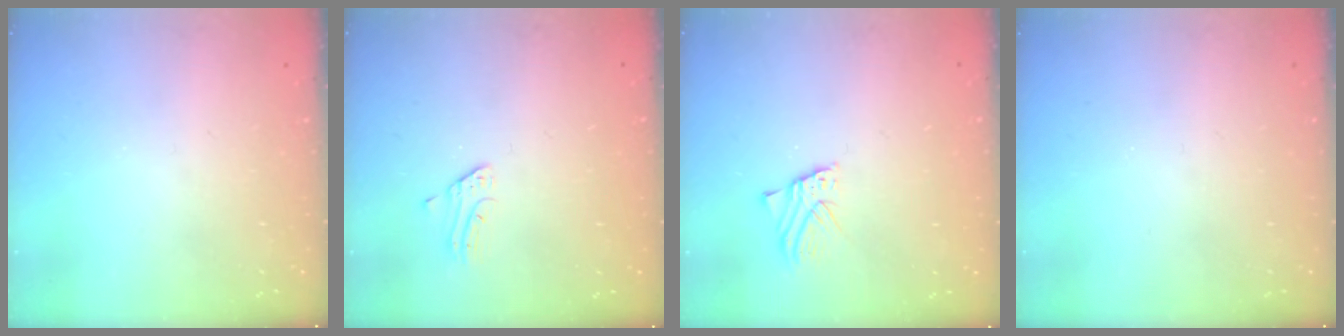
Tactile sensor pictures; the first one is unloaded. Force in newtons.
{"total": 2.4, "press": 2.4, "slide": 0.2}
{"total": 1.4, "press": 1.4, "slide": 0.1}
{"total": 0.0}